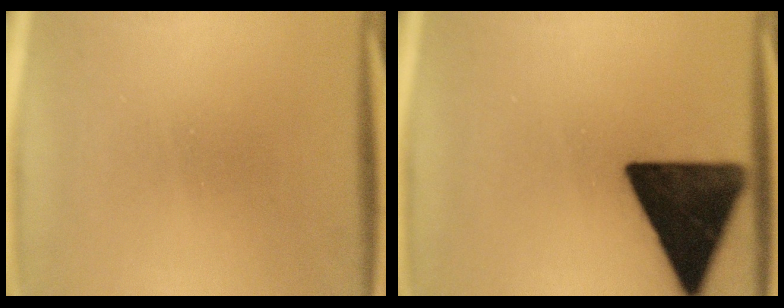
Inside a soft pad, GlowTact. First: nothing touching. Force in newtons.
{"total": 15.8}